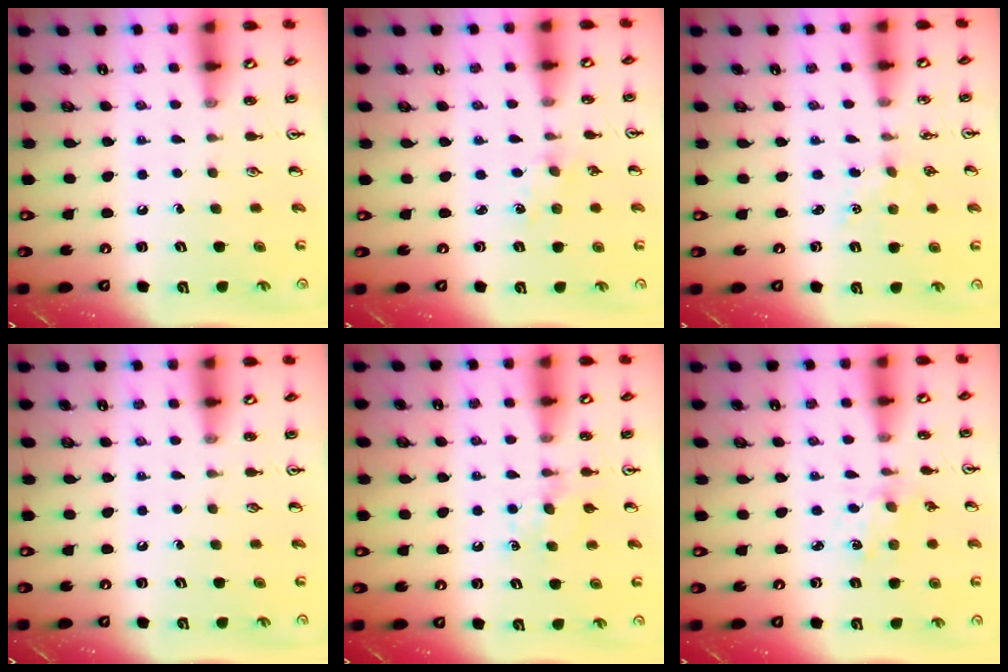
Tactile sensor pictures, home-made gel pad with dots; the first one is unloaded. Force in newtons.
{"total": 1.6, "press": 1.6, "slide": 0.3}
{"total": 2.7, "press": 2.7, "slide": 0.4}
{"total": 0.0}
{"total": 6.5, "press": 6.4, "slide": 0.6}
{"total": 0.8, "press": 0.7, "slide": 0.2}